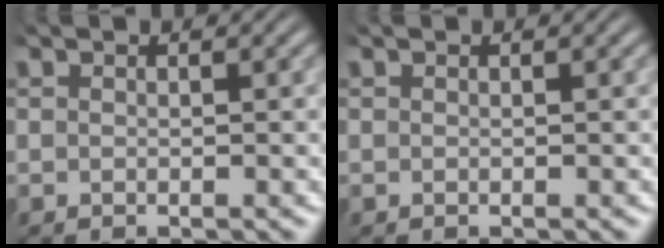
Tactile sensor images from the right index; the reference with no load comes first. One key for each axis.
{"total": 0.0}